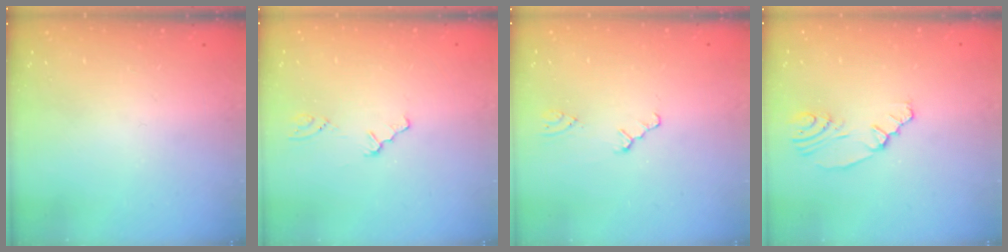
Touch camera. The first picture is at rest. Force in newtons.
{"total": 0.0}
{"total": 0.0}
{"total": 5.1, "press": 2.7, "slide": 4.3}